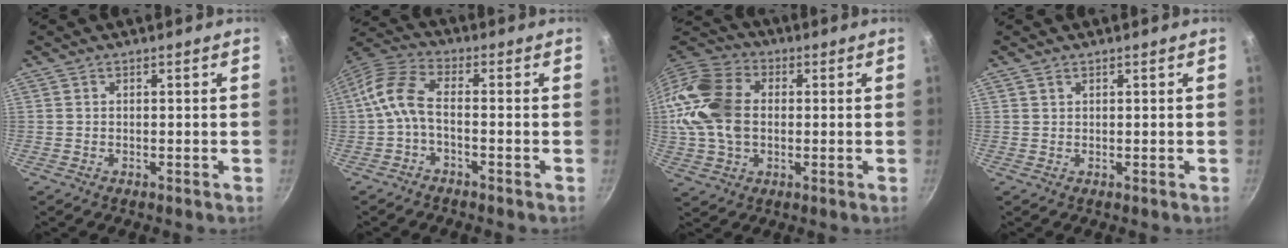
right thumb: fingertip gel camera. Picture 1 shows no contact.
{"total": 7.3, "force": [-1.9, 3.4, 6.2], "torque": [-0.147, 0.032, -0.054]}
{"total": 18.2, "force": [0.8, 13.0, 12.8], "torque": [-0.255, 0.027, 0.005]}
{"total": 0.7, "force": [0.5, 0.5, 0.2], "torque": [-0.003, 0.001, 0.010]}